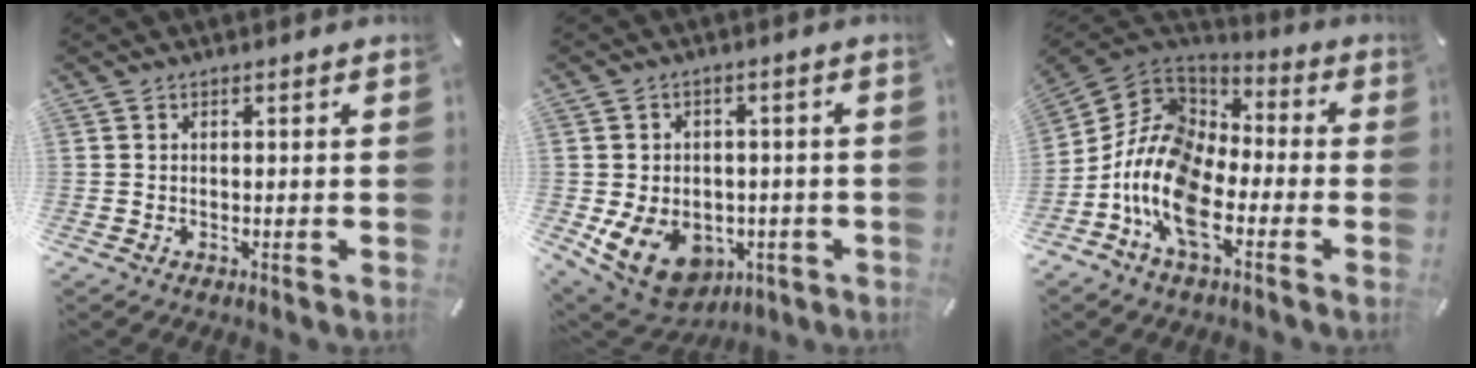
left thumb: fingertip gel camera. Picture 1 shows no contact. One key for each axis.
{"total": 11.8, "fx": -4.1, "fy": 9.2, "fz": 6.2, "tx": -0.118, "ty": 0.010, "tz": -0.069}
{"total": 14.2, "fx": -7.5, "fy": 8.1, "fz": 9.0, "tx": -0.211, "ty": 0.017, "tz": -0.149}